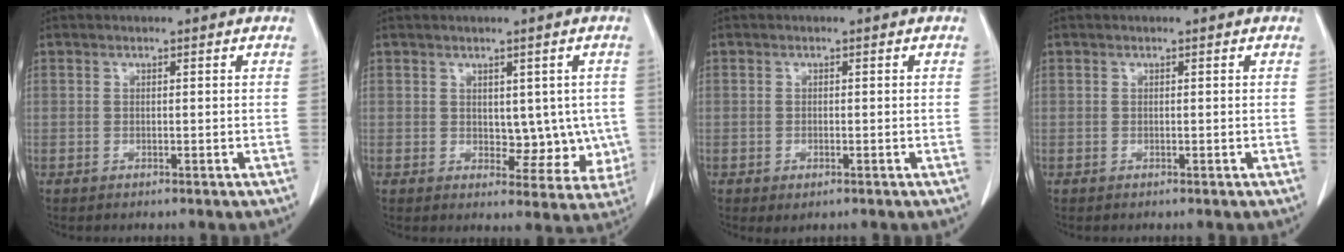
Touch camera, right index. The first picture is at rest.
{"total": 6.3, "force": [0.4, 4.1, 4.8], "torque": [-0.034, 0.005, 0.020]}
{"total": 1.3, "force": [-0.6, 0.6, 1.0], "torque": [-0.014, -0.002, -0.002]}
{"total": 0.0}